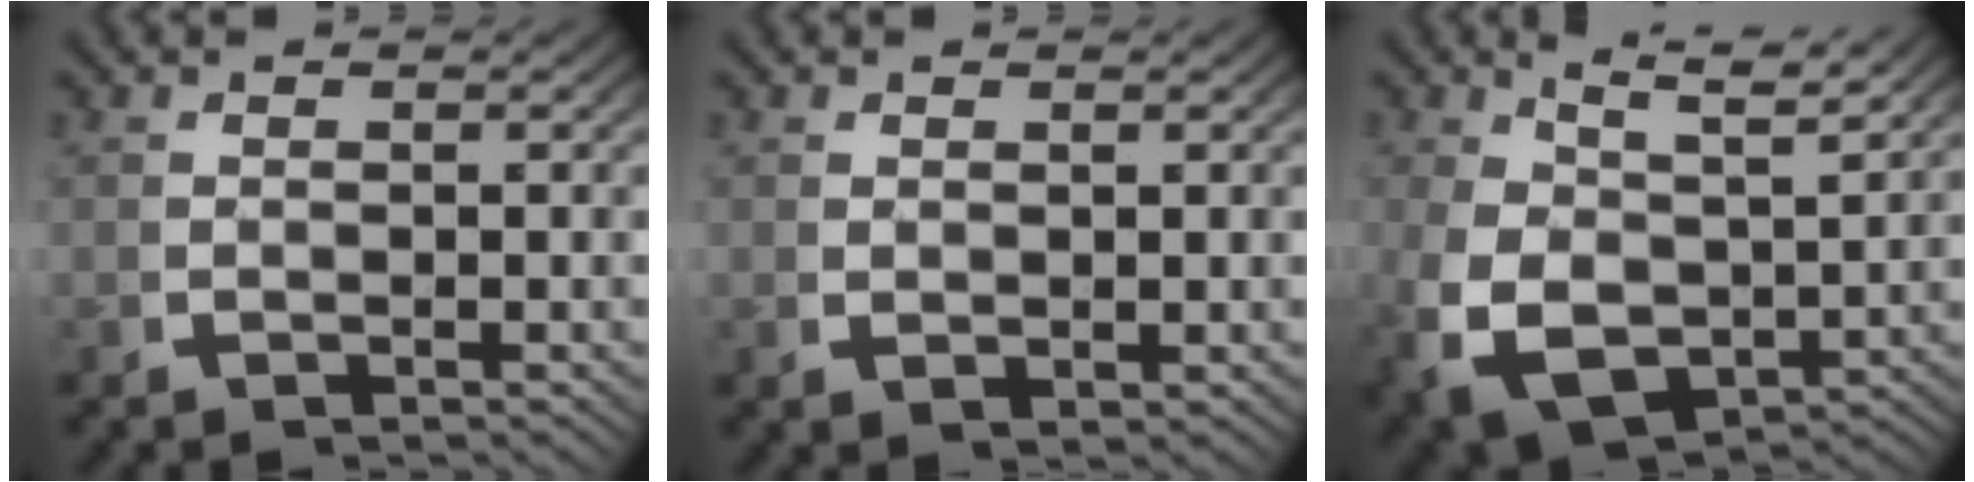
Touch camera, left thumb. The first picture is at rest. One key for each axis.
{"total": 0.7, "fx": 0.6, "fy": 0.2, "fz": 0.4, "tx": -0.010, "ty": -0.001, "tz": 0.018}
{"total": 9.0, "fx": 0.2, "fy": 6.3, "fz": 6.5, "tx": -0.146, "ty": -0.040, "tz": 0.023}